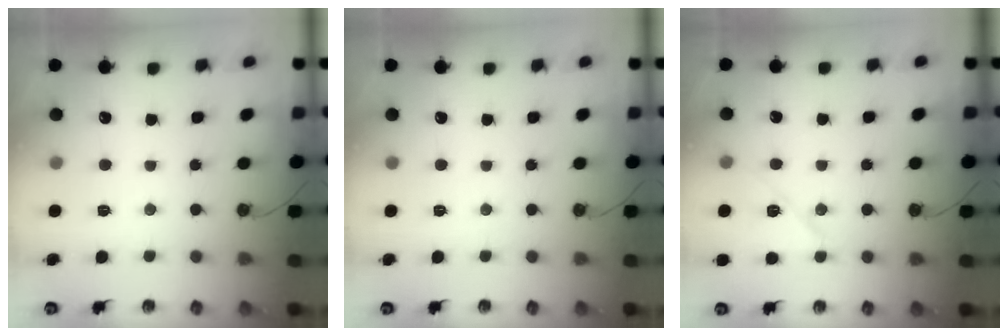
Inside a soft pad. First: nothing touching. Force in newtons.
{"total": 0.0}
{"total": 9.2, "press": 9.2, "slide": 0.7}